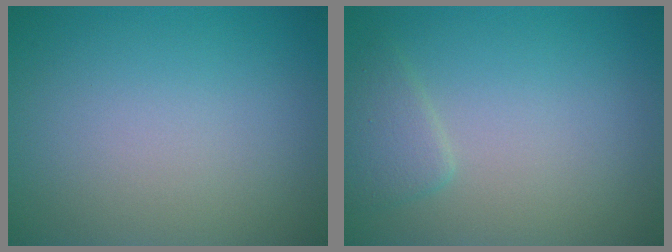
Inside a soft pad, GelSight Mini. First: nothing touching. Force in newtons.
{"total": 1.8, "press": 1.8, "slide": 0.1}